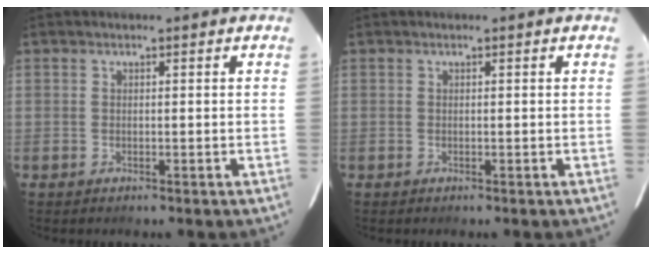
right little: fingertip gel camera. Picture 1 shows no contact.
{"total": 0.0}